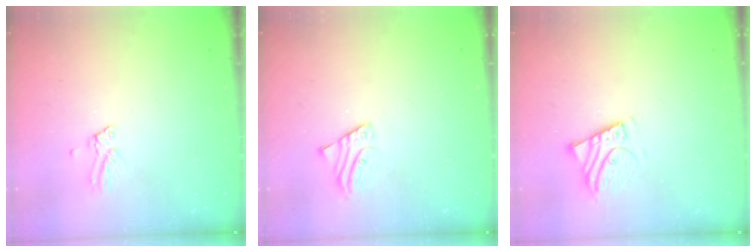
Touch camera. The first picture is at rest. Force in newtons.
{"total": 2.6, "press": 2.6, "slide": 0.2}
{"total": 4.1, "press": 4.1, "slide": 0.4}